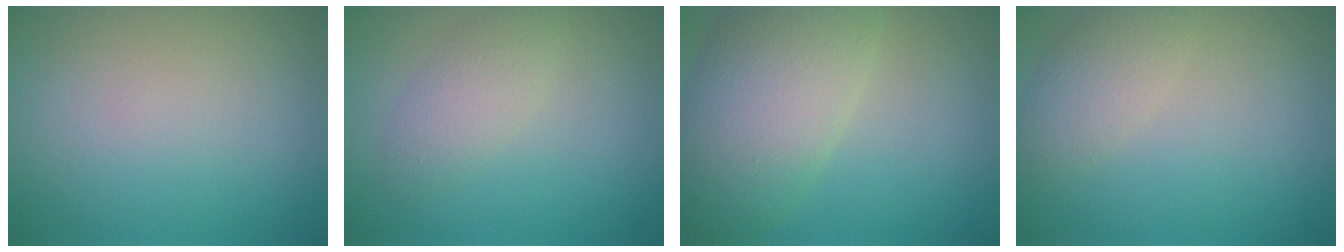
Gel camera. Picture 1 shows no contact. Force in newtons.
{"total": 2.4, "press": 2.4, "slide": 0.0}
{"total": 8.9, "press": 8.9, "slide": 0.3}
{"total": 2.6, "press": 2.6, "slide": 0.1}